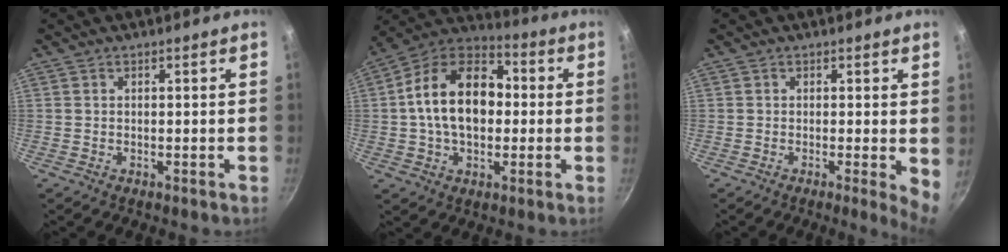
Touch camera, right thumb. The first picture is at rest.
{"total": 18.1, "force": [0.7, 12.1, 13.5], "torque": [-0.197, 0.034, -0.007]}
{"total": 4.1, "force": [0.0, 0.9, 4.0], "torque": [-0.048, -0.009, -0.002]}